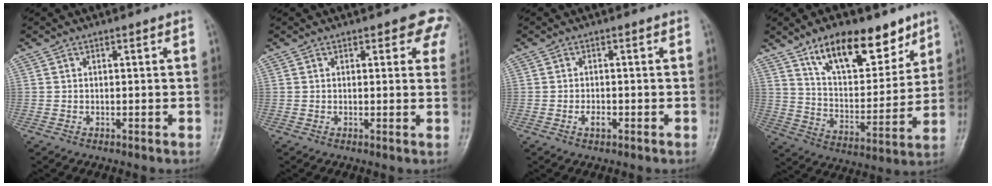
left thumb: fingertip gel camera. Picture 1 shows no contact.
{"total": 5.6, "force": [3.5, 2.9, 3.2], "torque": [0.004, -0.010, 0.026]}
{"total": 1.8, "force": [-0.7, 1.0, 1.3], "torque": [-0.023, 0.003, -0.014]}
{"total": 17.7, "force": [11.4, 8.0, 10.9], "torque": [-0.121, -0.061, 0.196]}